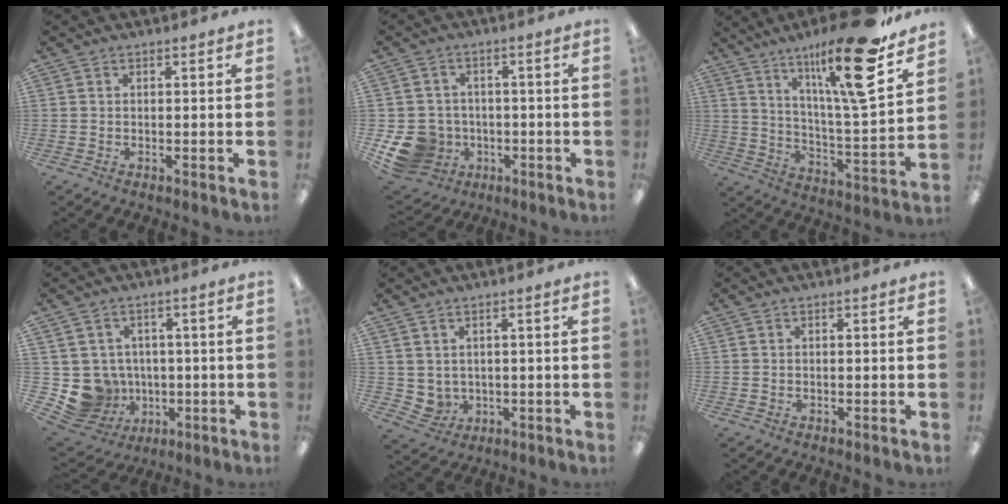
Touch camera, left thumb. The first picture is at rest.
{"total": 10.5, "force": [-3.6, 9.1, 3.9], "torque": [-0.104, 0.022, -0.055]}
{"total": 21.1, "force": [14.2, 3.2, 15.3], "torque": [-0.249, -0.087, 0.218]}
{"total": 8.7, "force": [-1.0, 8.5, 1.8], "torque": [-0.063, 0.001, -0.006]}
{"total": 3.4, "force": [1.8, 2.9, 0.7], "torque": [-0.023, -0.007, 0.037]}
{"total": 0.0}